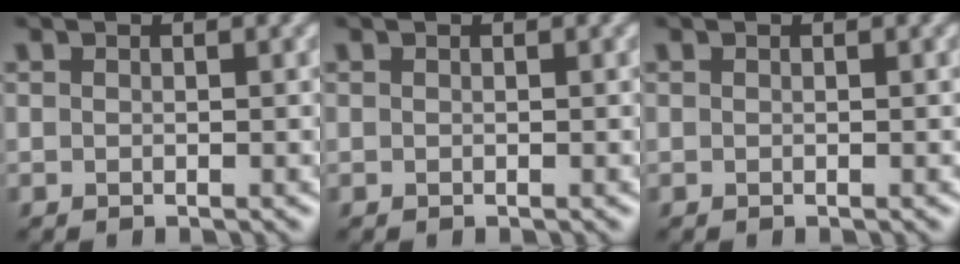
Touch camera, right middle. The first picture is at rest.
{"total": 0.0}
{"total": 0.0}